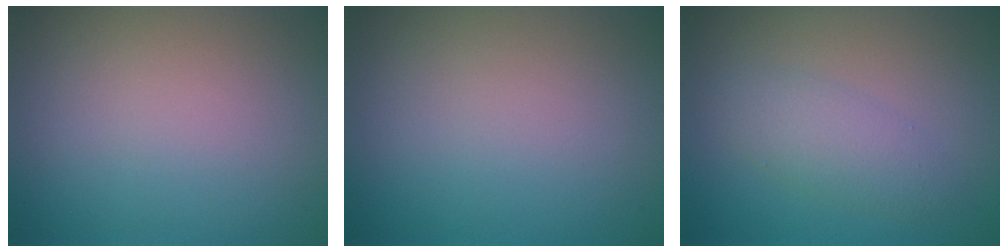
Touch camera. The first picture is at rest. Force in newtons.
{"total": 0.0}
{"total": 2.5, "press": 2.5, "slide": 0.1}